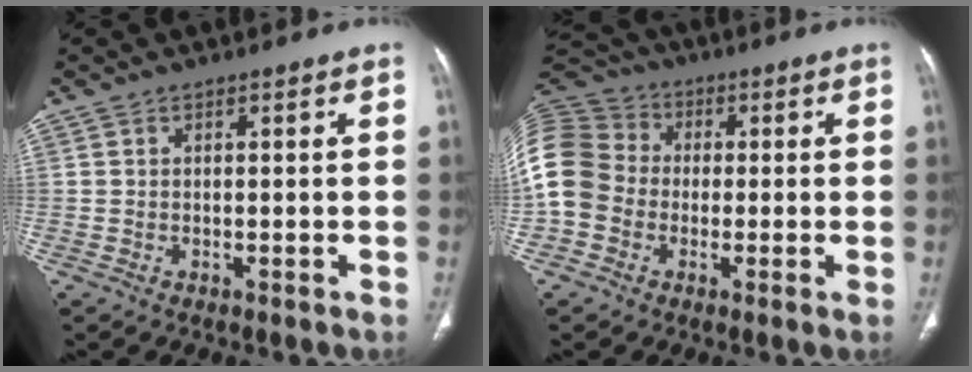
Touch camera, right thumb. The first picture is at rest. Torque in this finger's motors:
{"motor_torque": [0.45, 0.27, 1.65, -0.40, 0.15]}